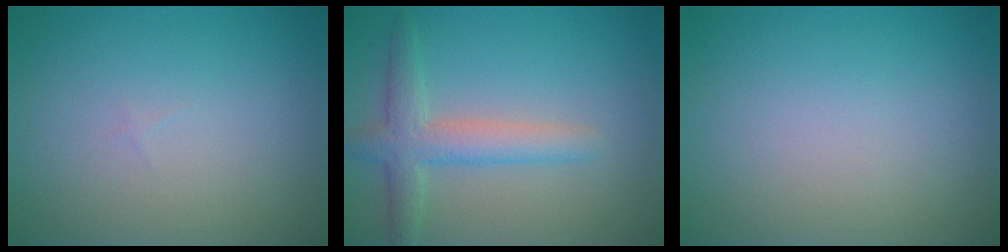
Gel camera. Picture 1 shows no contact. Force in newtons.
{"total": 3.7, "press": 3.7, "slide": 0.3}
{"total": 0.0}